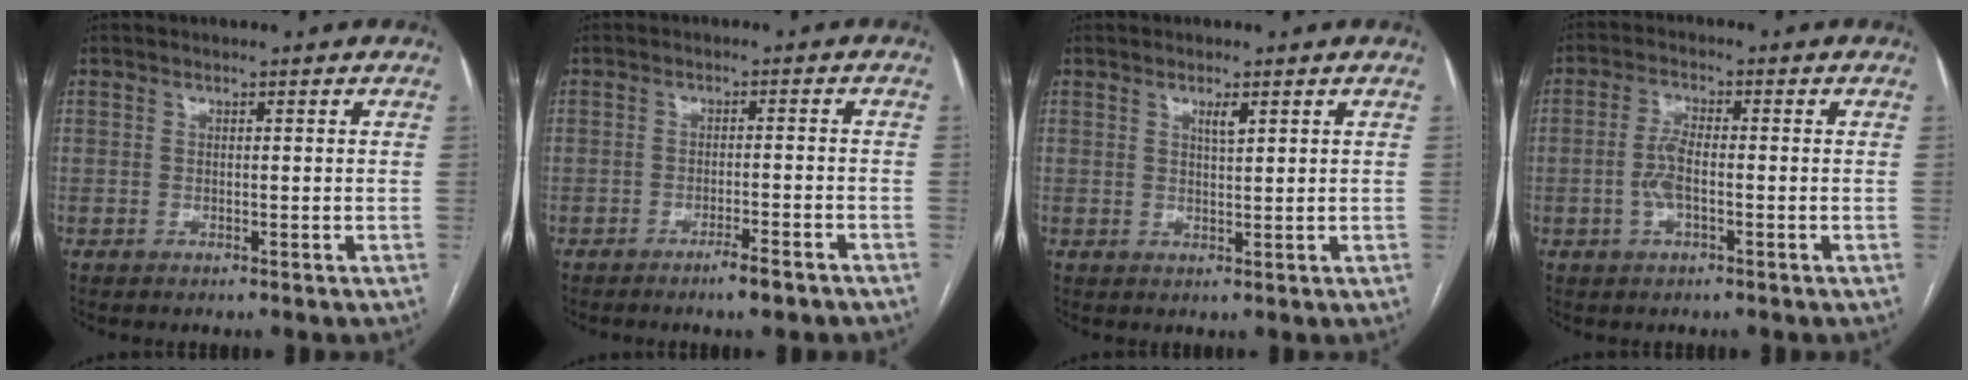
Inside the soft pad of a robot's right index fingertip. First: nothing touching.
{"total": 3.9, "force": [-2.9, 0.2, 2.6], "torque": [-0.038, -0.003, -0.042]}
{"total": 1.8, "force": [1.0, 0.3, 1.4], "torque": [-0.025, -0.003, 0.018]}
{"total": 4.2, "force": [-0.9, 1.3, 3.8], "torque": [-0.087, 0.006, -0.018]}